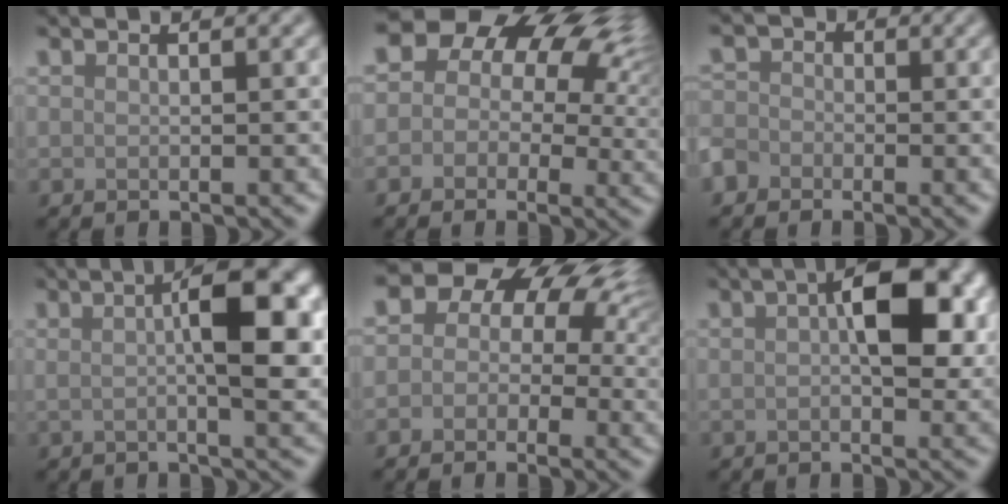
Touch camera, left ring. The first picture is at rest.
{"total": 13.8, "force": [5.0, 10.1, 8.0], "torque": [-0.106, 0.046, 0.058]}
{"total": 3.3, "force": [-1.7, 2.7, 0.7], "torque": [-0.003, 0.005, -0.041]}
{"total": 7.1, "force": [1.2, 1.7, 6.8], "torque": [-0.088, 0.013, 0.013]}
{"total": 10.5, "force": [3.4, 7.9, 6.0], "torque": [-0.063, 0.038, 0.018]}
{"total": 7.6, "force": [1.8, 3.3, 6.6], "torque": [-0.092, 0.014, 0.020]}